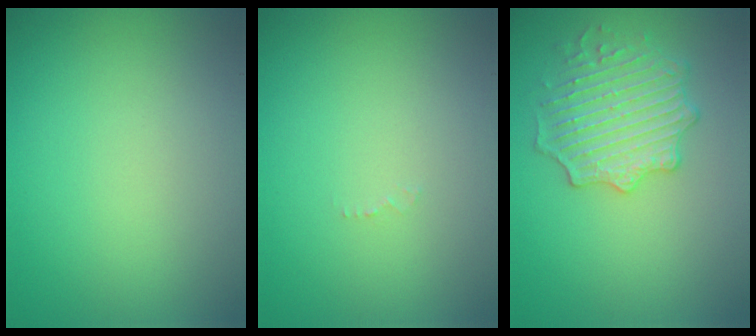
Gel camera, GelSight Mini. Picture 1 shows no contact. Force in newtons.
{"total": 0.5, "press": 0.5, "slide": 0.1}
{"total": 3.8, "press": 3.7, "slide": 0.6}